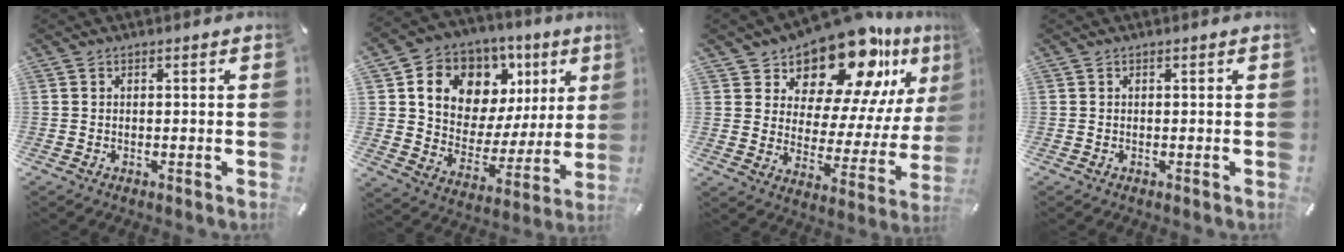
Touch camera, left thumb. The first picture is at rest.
{"total": 13.0, "force": [6.4, 10.1, 5.0], "torque": [-0.083, -0.050, 0.118]}
{"total": 18.9, "force": [15.6, 8.0, 7.2], "torque": [-0.113, -0.141, 0.265]}
{"total": 0.0}